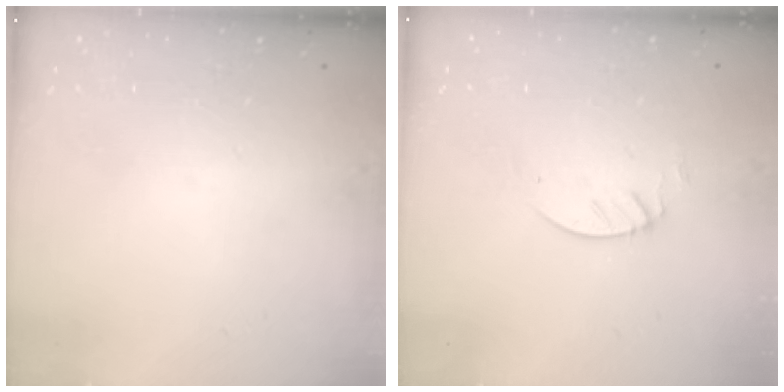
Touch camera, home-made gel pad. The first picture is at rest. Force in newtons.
{"total": 2.3, "press": 2.3, "slide": 0.2}